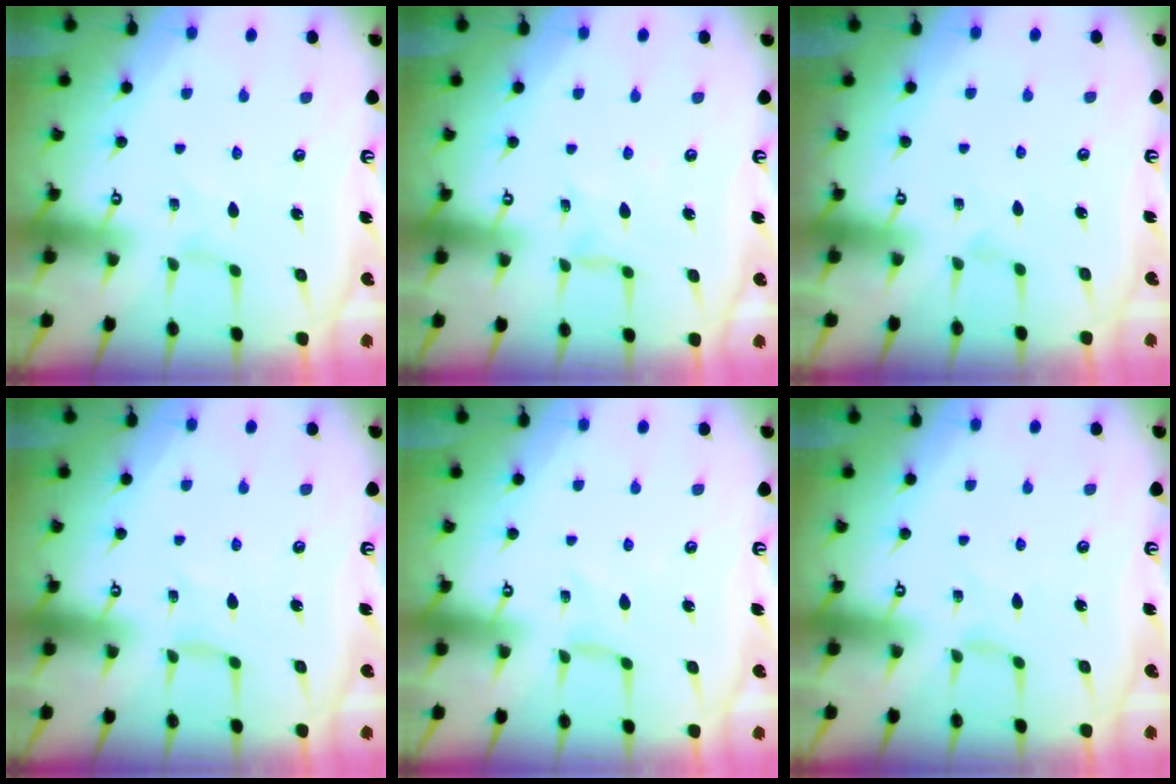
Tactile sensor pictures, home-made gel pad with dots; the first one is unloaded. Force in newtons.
{"total": 1.7, "press": 1.7, "slide": 0.4}
{"total": 1.0, "press": 0.9, "slide": 0.3}
{"total": 1.2, "press": 1.2, "slide": 0.0}
{"total": 0.0}
{"total": 0.6, "press": 0.6, "slide": 0.2}